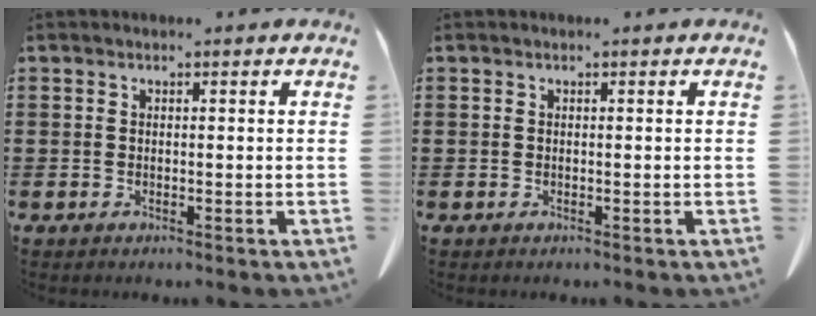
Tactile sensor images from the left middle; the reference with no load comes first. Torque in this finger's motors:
{"motor_torque": [0.50, 0.49, 0.01, 0.00]}